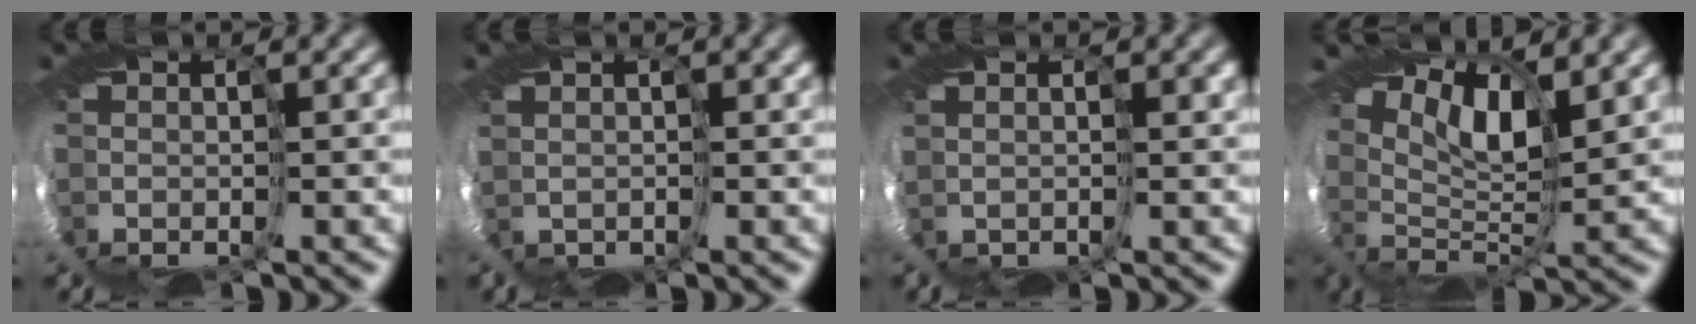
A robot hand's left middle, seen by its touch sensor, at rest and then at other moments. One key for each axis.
{"total": 0.8, "fx": 0.6, "fy": 0.5, "fz": 0.4, "tx": -0.003, "ty": 0.010, "tz": 0.016}
{"total": 0.9, "fx": 0.7, "fy": 0.4, "fz": 0.3, "tx": -0.003, "ty": 0.011, "tz": 0.019}
{"total": 5.2, "fx": 4.2, "fy": 1.2, "fz": 2.9, "tx": -0.065, "ty": 0.009, "tz": 0.066}